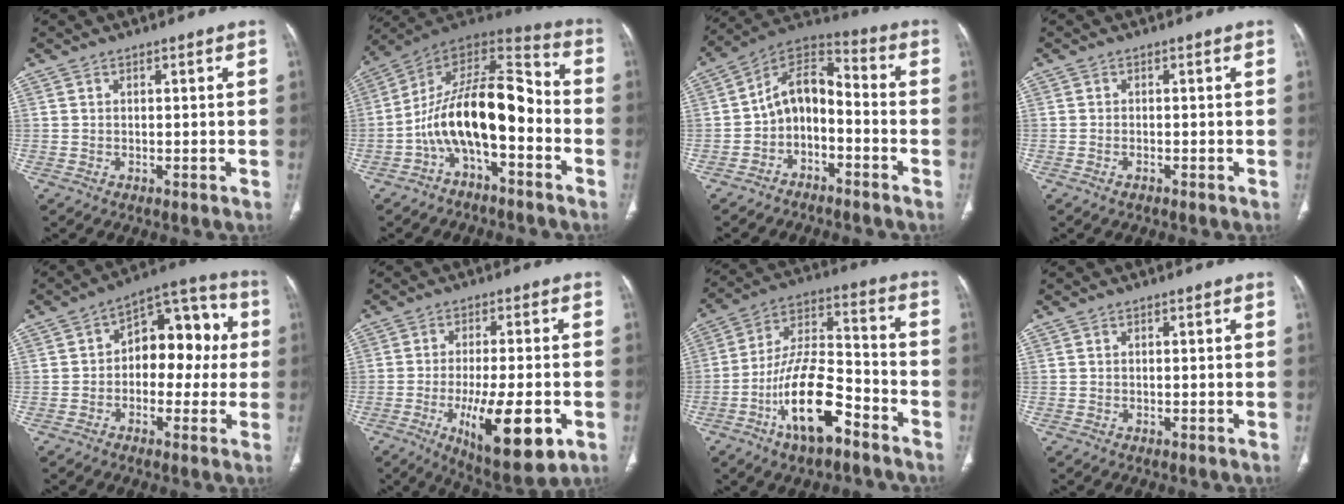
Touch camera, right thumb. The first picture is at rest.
{"total": 17.3, "force": [-4.8, 7.7, 14.7], "torque": [-0.232, 0.089, -0.088]}
{"total": 10.6, "force": [-3.7, 6.9, 7.1], "torque": [-0.104, 0.077, -0.075]}
{"total": 0.9, "force": [-0.6, 0.4, 0.5], "torque": [-0.015, 0.003, -0.011]}
{"total": 14.0, "force": [0.7, 8.8, 10.8], "torque": [-0.095, 0.048, -0.002]}
{"total": 15.7, "force": [-5.2, 5.0, 14.0], "torque": [-0.220, -0.006, -0.069]}
{"total": 16.6, "force": [-8.5, 6.7, 12.5], "torque": [-0.224, 0.063, -0.153]}
{"total": 0.0}